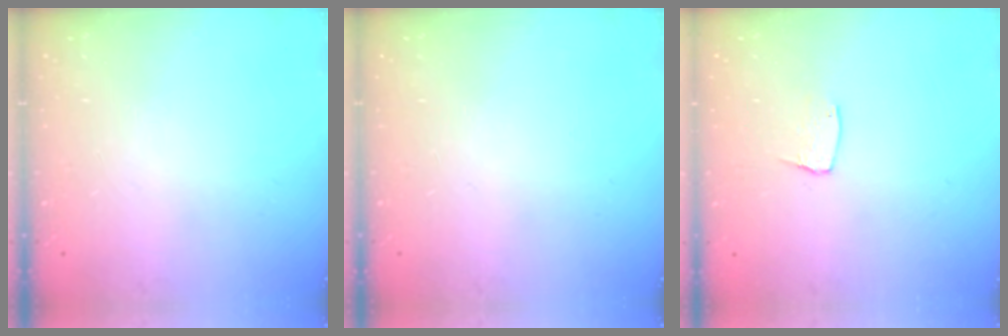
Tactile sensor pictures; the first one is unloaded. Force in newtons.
{"total": 0.0}
{"total": 4.7, "press": 4.7, "slide": 0.3}